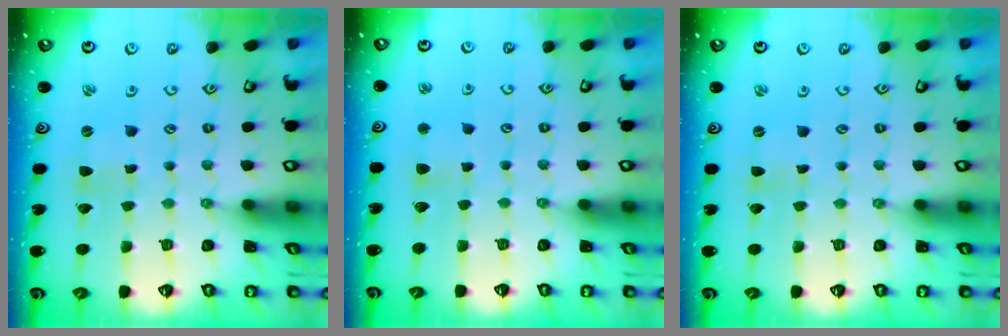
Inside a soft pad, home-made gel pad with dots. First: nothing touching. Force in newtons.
{"total": 2.4, "press": 2.4, "slide": 0.5}
{"total": 0.0}